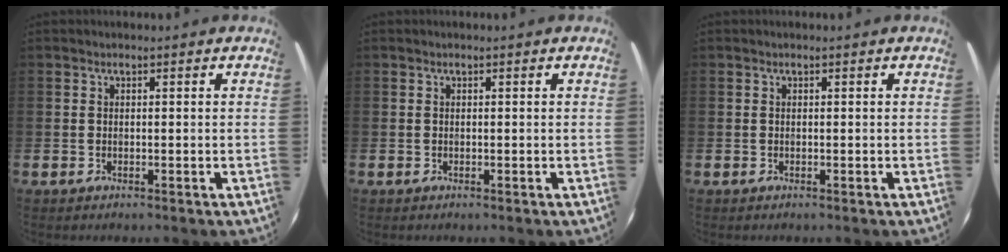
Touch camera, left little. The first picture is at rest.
{"total": 0.0}
{"total": 0.0}